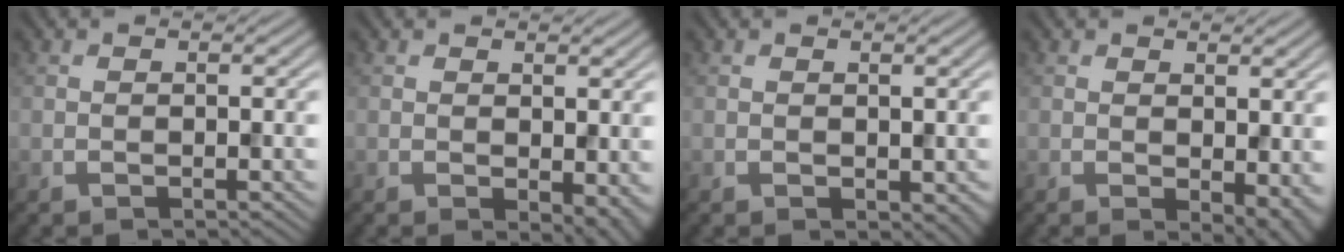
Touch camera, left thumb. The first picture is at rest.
{"total": 3.9, "force": [-0.5, 2.2, 3.1], "torque": [-0.040, -0.011, -0.002]}
{"total": 1.1, "force": [0.2, 0.8, 0.7], "torque": [-0.011, -0.005, 0.009]}
{"total": 4.3, "force": [-0.4, 2.4, 3.5], "torque": [-0.046, -0.012, 0.002]}